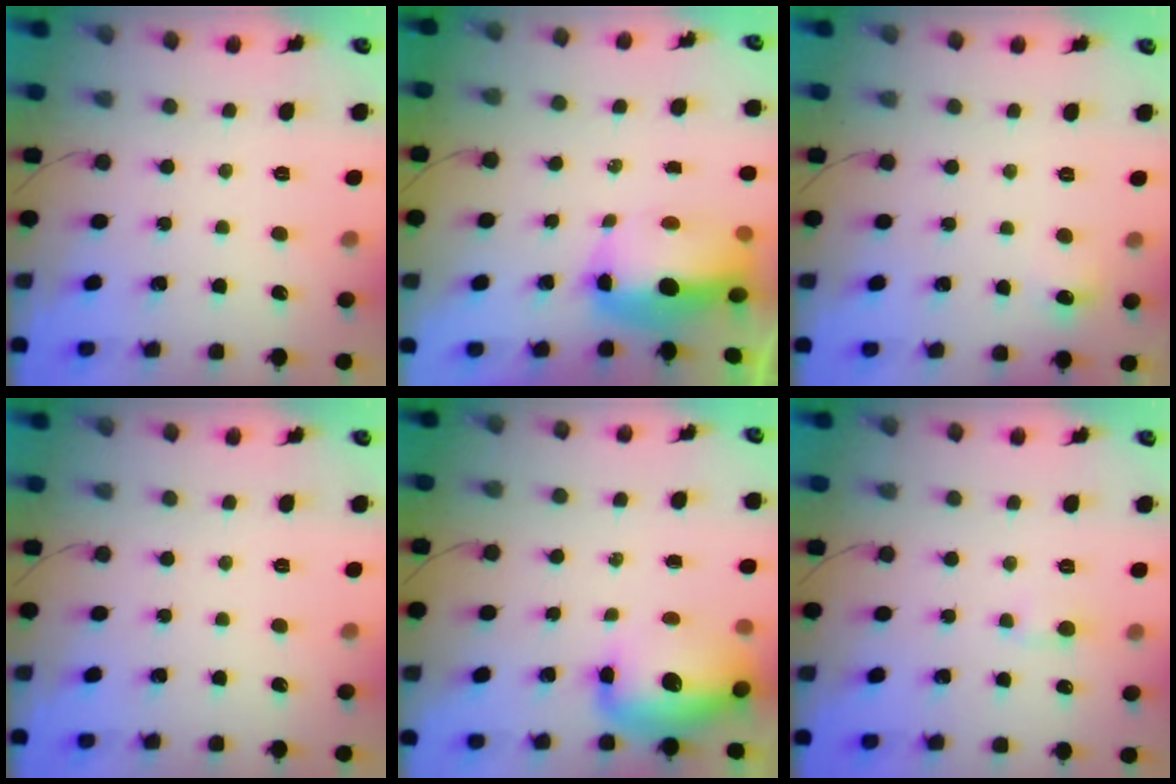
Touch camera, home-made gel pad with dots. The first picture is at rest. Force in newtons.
{"total": 9.5, "press": 9.3, "slide": 2.0}
{"total": 6.0, "press": 4.2, "slide": 4.2}
{"total": 0.0}
{"total": 13.8, "press": 13.2, "slide": 4.1}
{"total": 2.3, "press": 2.0, "slide": 1.3}